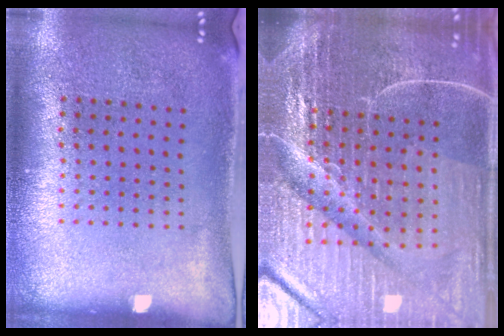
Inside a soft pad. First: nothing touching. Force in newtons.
{"total": 7.1, "press": 6.2, "slide": 3.5}